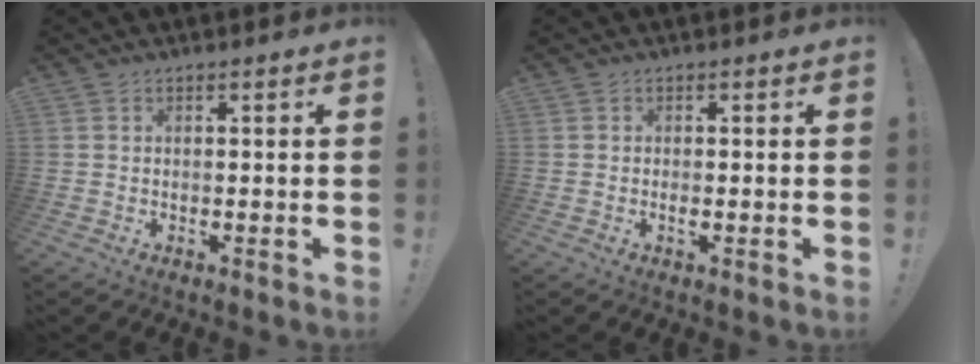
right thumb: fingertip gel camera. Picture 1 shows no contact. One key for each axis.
{"total": 1.1, "fx": -0.4, "fy": 0.1, "fz": 1.0, "tx": -0.009, "ty": -0.004, "tz": -0.009}